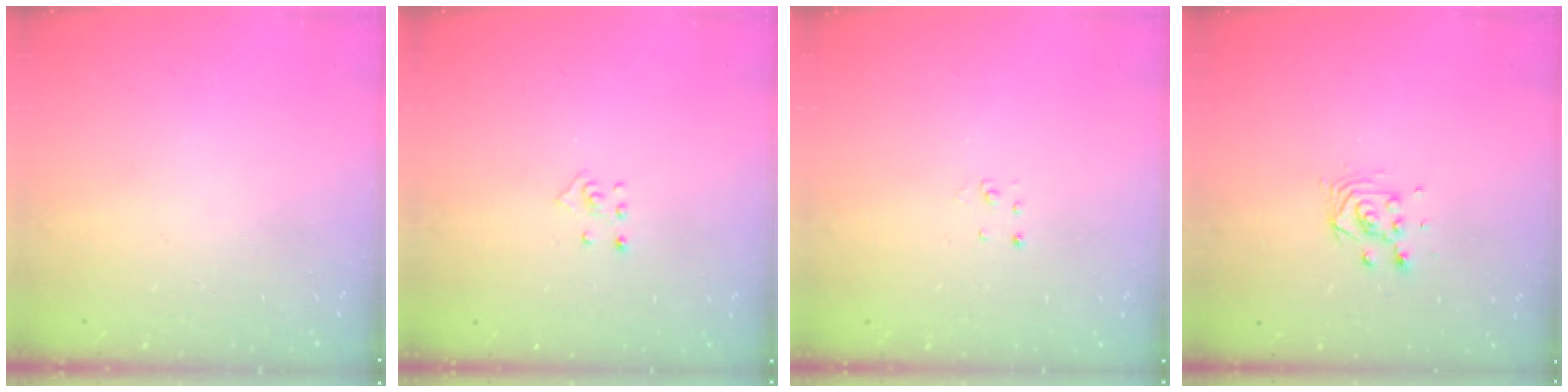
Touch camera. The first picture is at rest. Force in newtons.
{"total": 3.9, "press": 3.9, "slide": 0.2}
{"total": 2.0, "press": 2.0, "slide": 0.2}
{"total": 4.0, "press": 4.0, "slide": 0.1}